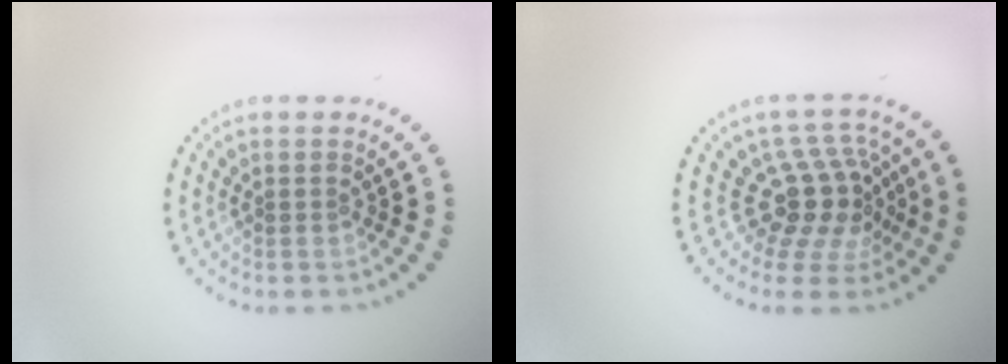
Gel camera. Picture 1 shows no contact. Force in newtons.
{"total": 4.6, "press": 3.4, "slide": 3.0}